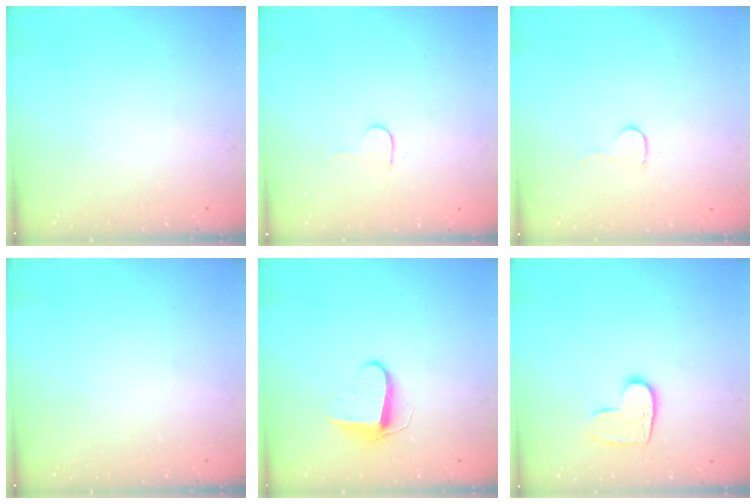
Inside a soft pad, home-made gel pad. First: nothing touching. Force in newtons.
{"total": 2.7, "press": 2.7, "slide": 0.2}
{"total": 5.5, "press": 5.5, "slide": 0.4}
{"total": 0.0}
{"total": 8.1, "press": 8.1, "slide": 0.9}
{"total": 9.2, "press": 9.2, "slide": 0.3}